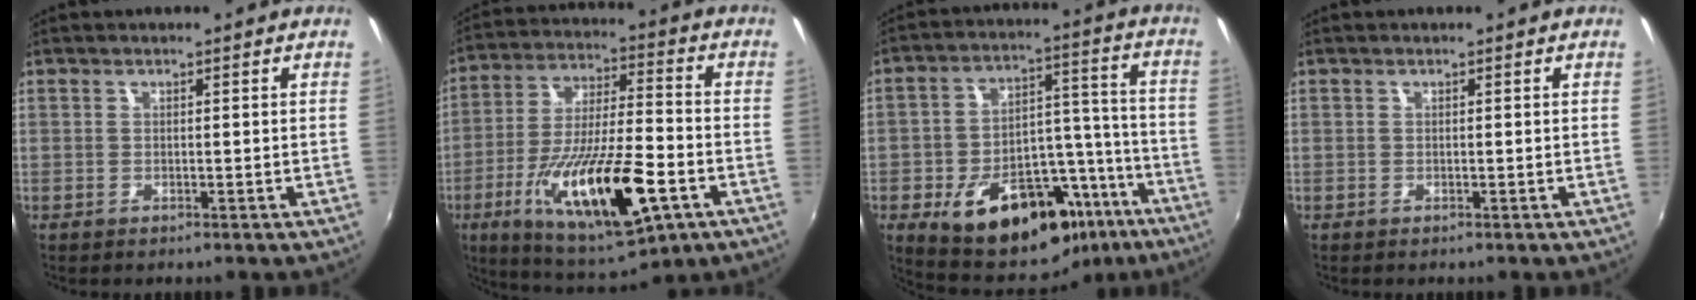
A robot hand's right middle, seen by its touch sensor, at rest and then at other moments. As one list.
[{"total": 21.6, "force": [-8.4, 6.0, 18.9], "torque": [-0.349, -0.037, -0.135]}, {"total": 22.3, "force": [-13.3, 11.6, 13.7], "torque": [-0.233, 0.032, -0.173]}, {"total": 0.0}]